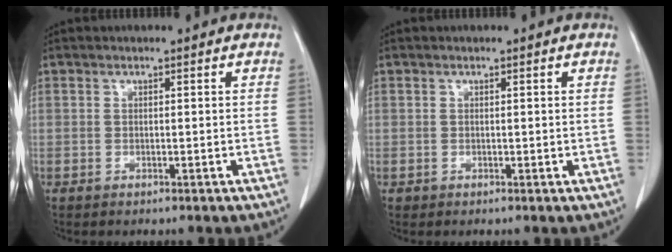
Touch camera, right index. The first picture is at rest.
{"total": 0.0}